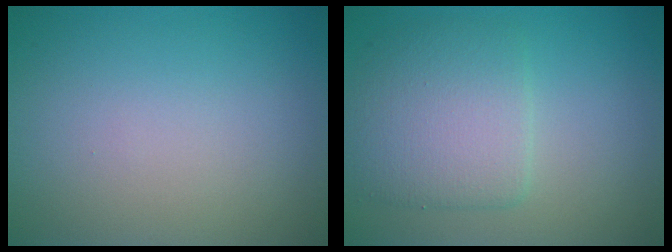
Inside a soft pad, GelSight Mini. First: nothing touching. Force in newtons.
{"total": 4.9, "press": 4.8, "slide": 0.3}